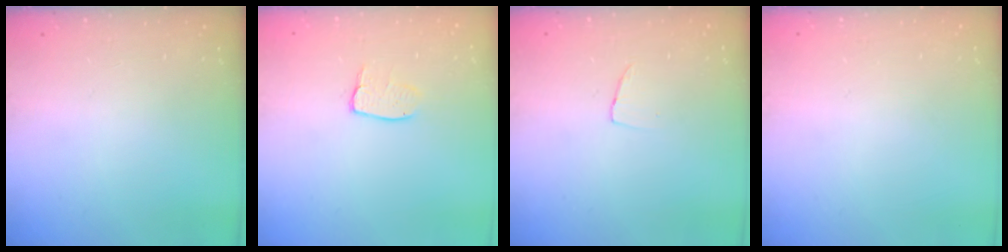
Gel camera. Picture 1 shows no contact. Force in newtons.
{"total": 6.3, "press": 6.3, "slide": 0.2}
{"total": 2.9, "press": 2.9, "slide": 0.1}
{"total": 0.0}